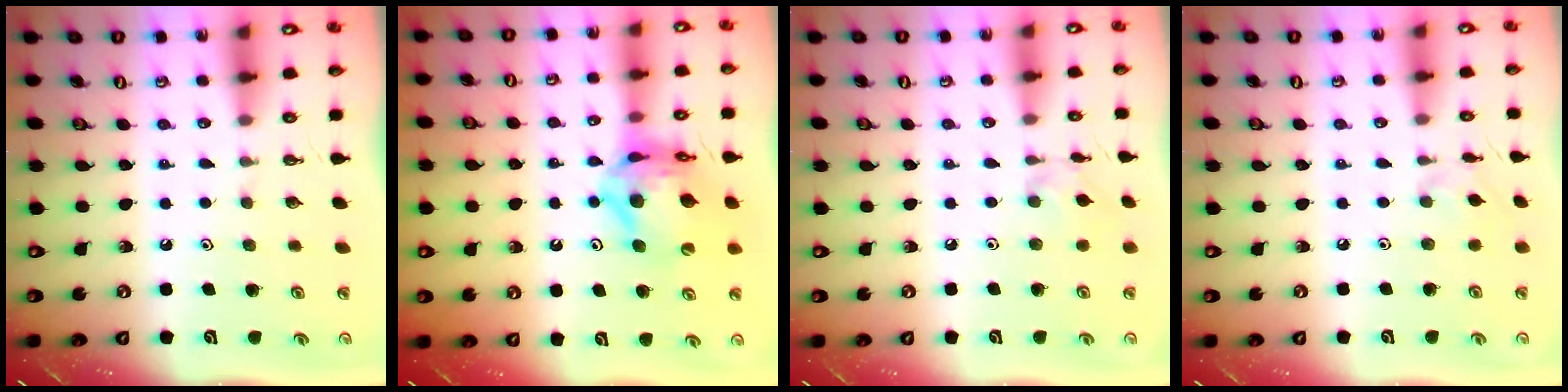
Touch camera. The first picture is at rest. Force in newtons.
{"total": 13.2, "press": 13.2, "slide": 1.2}
{"total": 3.7, "press": 3.7, "slide": 0.5}
{"total": 1.8, "press": 1.8, "slide": 0.4}